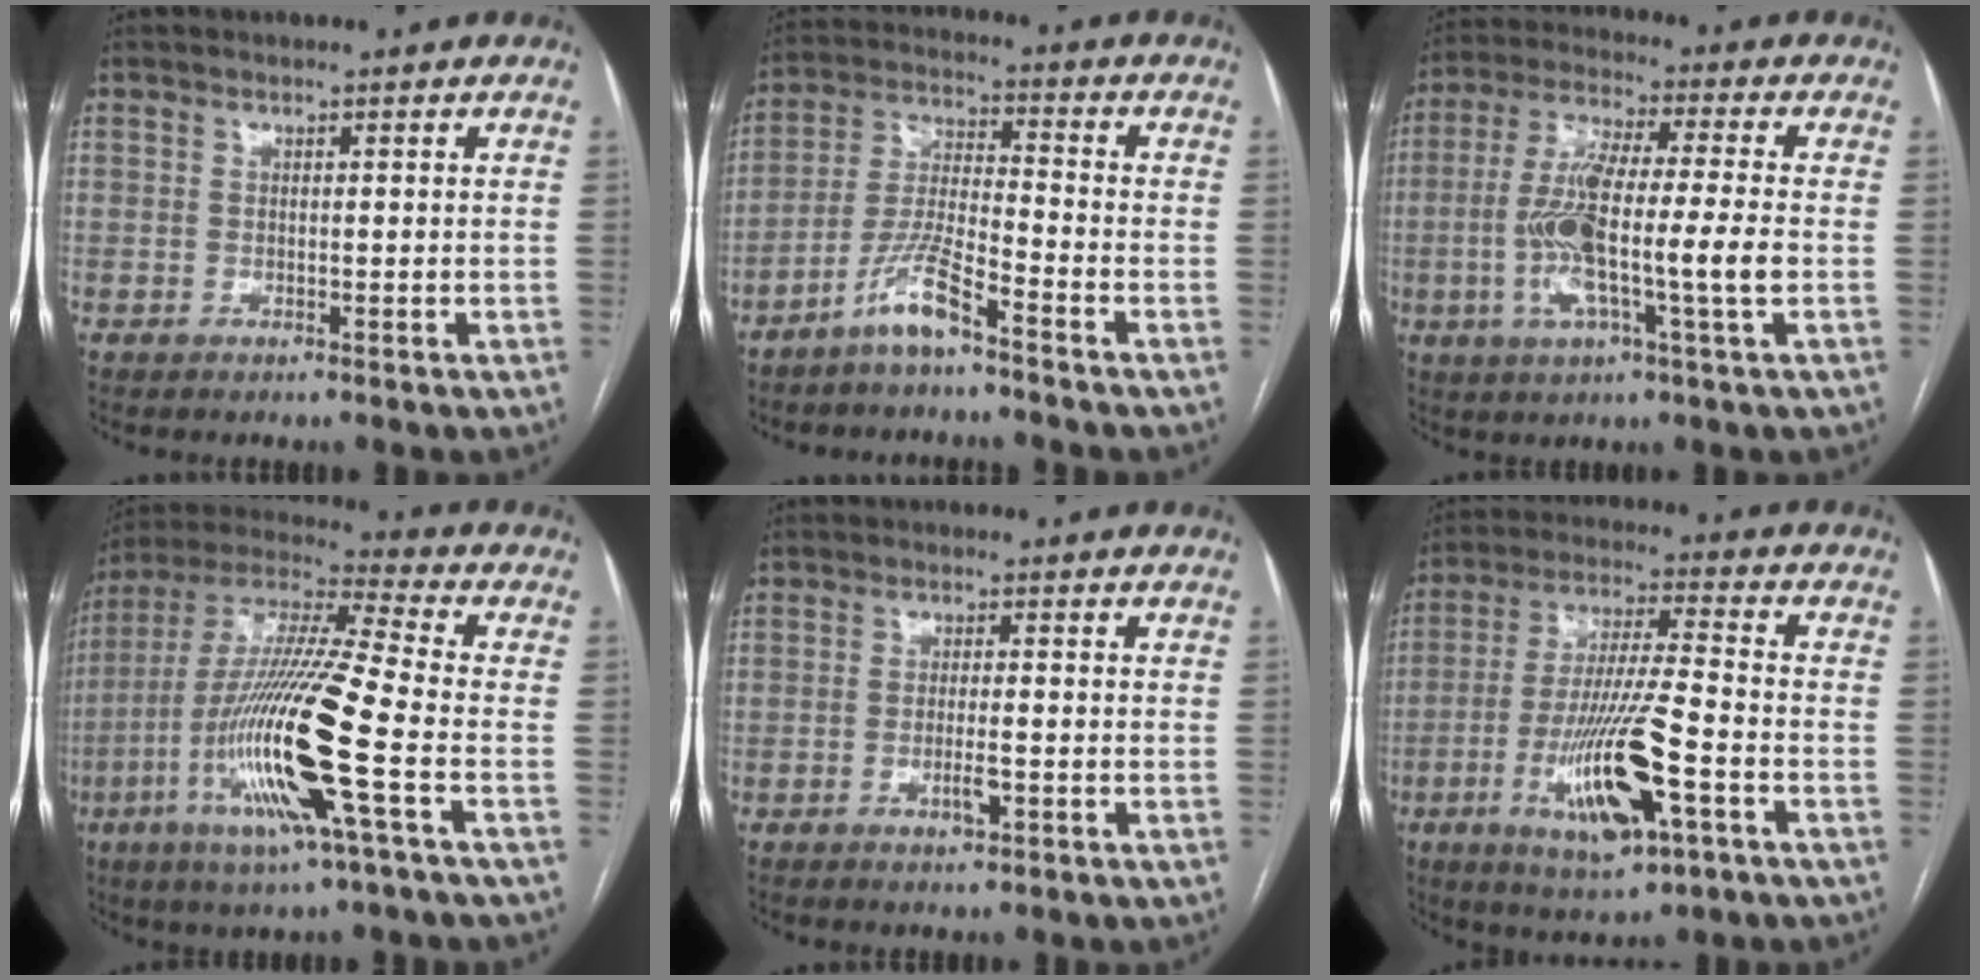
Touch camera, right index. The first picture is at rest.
{"total": 7.5, "force": [-5.4, 0.6, 5.2], "torque": [-0.116, -0.007, -0.110]}
{"total": 13.5, "force": [-2.3, 0.7, 13.3], "torque": [-0.263, 0.002, -0.048]}
{"total": 19.5, "force": [-6.0, 0.3, 18.5], "torque": [-0.385, -0.019, -0.121]}
{"total": 2.7, "force": [-1.1, 0.6, 2.5], "torque": [-0.044, -0.001, -0.016]}
{"total": 15.2, "force": [-5.7, 2.2, 14.0], "torque": [-0.273, -0.016, -0.094]}